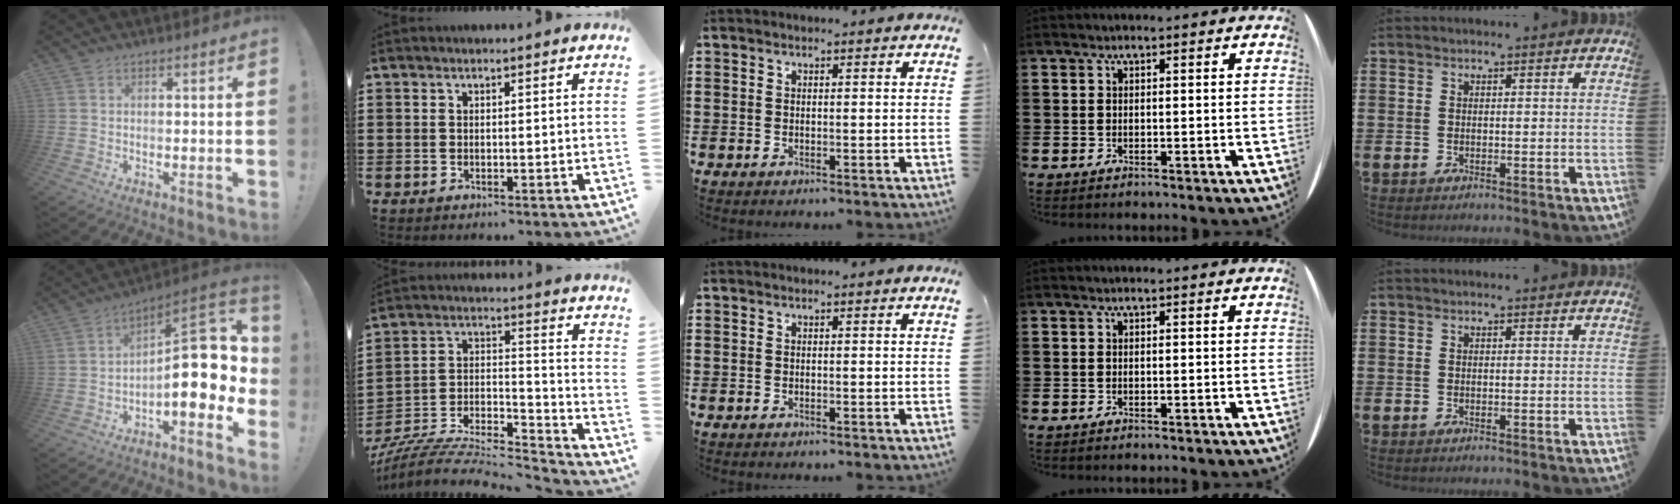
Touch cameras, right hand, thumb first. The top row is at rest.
{"thumb": {"total": 17.7, "force": [-1.1, 7.4, 16.1], "torque": [-0.221, 0.007, -0.010]}, "index": {"total": 7.3, "force": [-6.7, 1.7, 2.3], "torque": [-0.047, -0.004, -0.134]}}